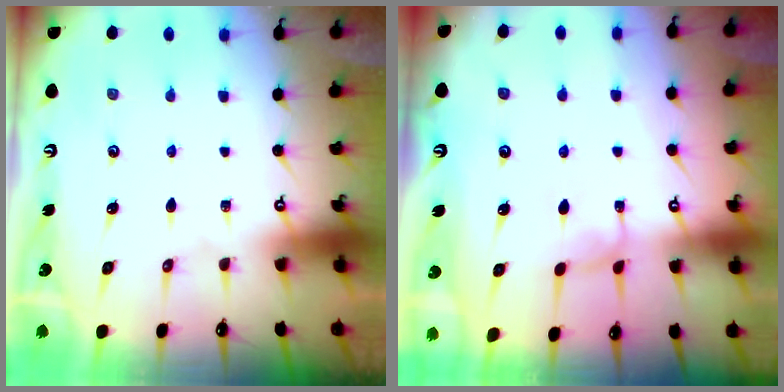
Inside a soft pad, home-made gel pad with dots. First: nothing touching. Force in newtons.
{"total": 0.5, "press": 0.3, "slide": 0.4}